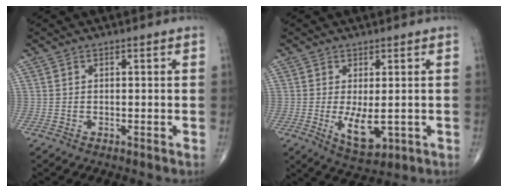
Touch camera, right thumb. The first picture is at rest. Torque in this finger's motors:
{"motor_torque": [-0.36, 0.39, 0.24, 0.30, 0.19]}